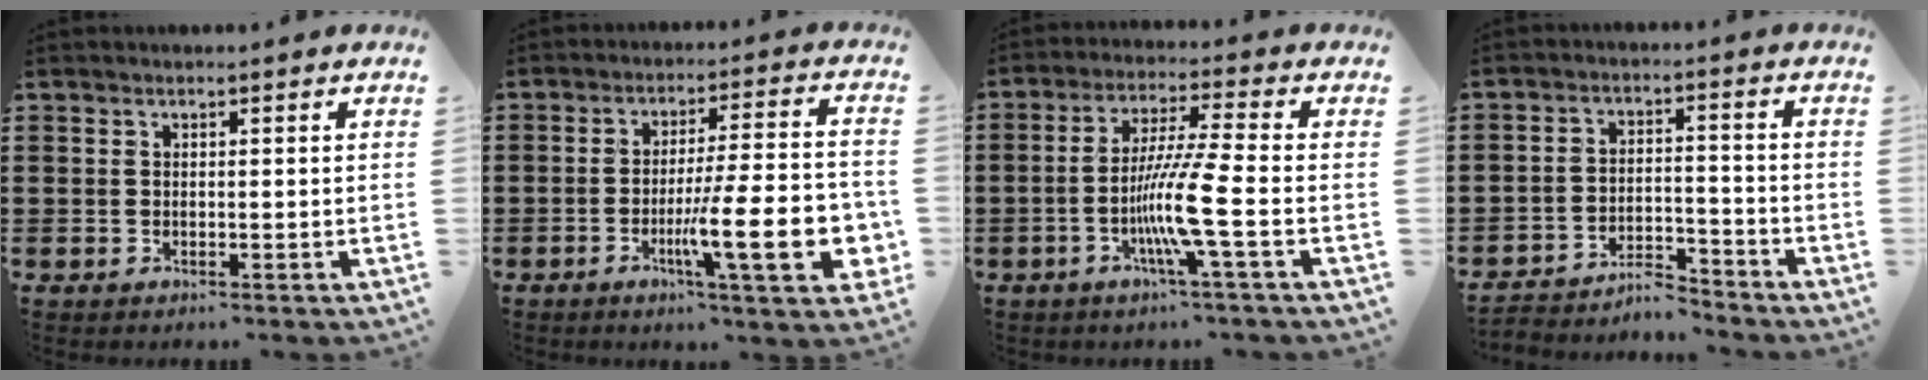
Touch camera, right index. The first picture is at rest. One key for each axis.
{"total": 15.8, "fx": -4.6, "fy": 3.0, "fz": 14.8, "tx": -0.240, "ty": -0.009, "tz": -0.069}
{"total": 9.1, "fx": -3.1, "fy": -0.9, "fz": 8.5, "tx": -0.172, "ty": -0.018, "tz": -0.066}
{"total": 4.7, "fx": -4.6, "fy": 0.7, "fz": 0.9, "tx": -0.018, "ty": 0.009, "tz": -0.094}